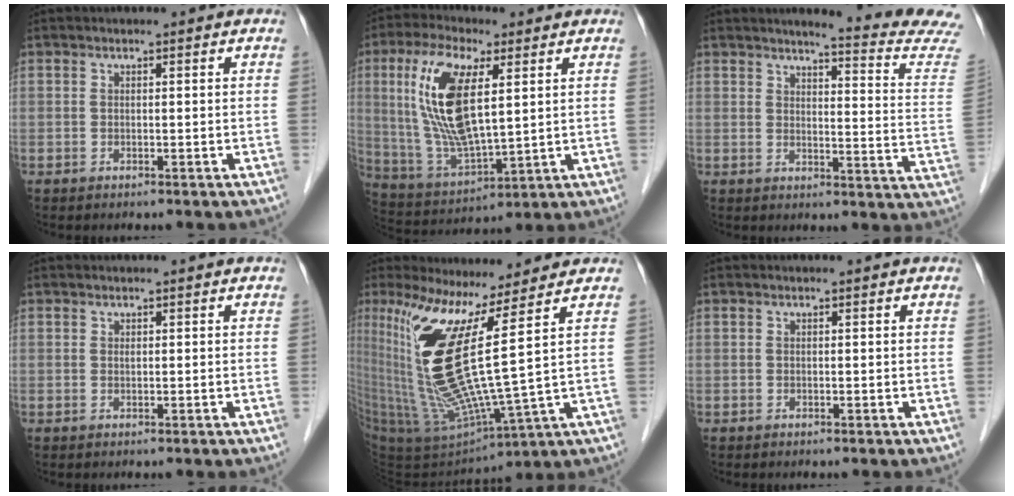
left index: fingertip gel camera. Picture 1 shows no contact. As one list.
[{"total": 14.4, "force": [3.9, 4.2, 13.3], "torque": [-0.283, 0.001, 0.078]}, {"total": 14.0, "force": [13.3, -1.7, 4.0], "torque": [-0.052, -0.100, 0.137]}, {"total": 0.0}, {"total": 15.9, "force": [5.9, -1.3, 14.7], "torque": [-0.296, -0.039, 0.117]}, {"total": 0.0}]